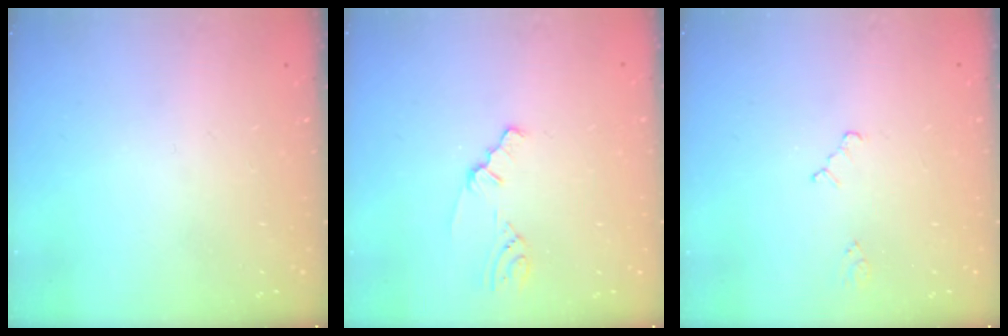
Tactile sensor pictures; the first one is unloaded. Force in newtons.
{"total": 1.5, "press": 1.5, "slide": 0.3}
{"total": 1.5, "press": 1.5, "slide": 0.3}